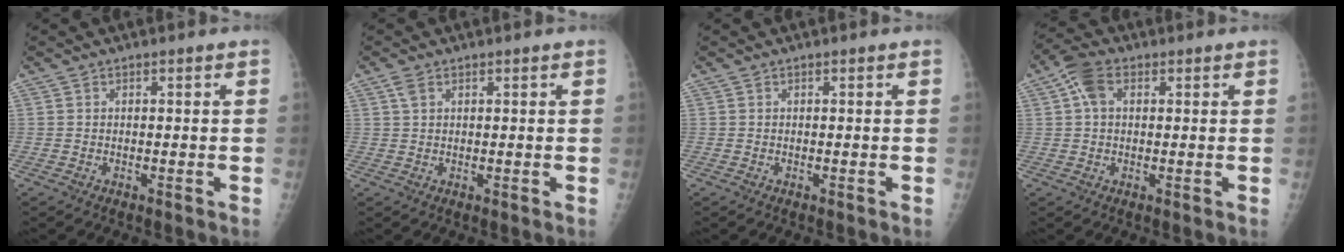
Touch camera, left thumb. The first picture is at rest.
{"total": 1.7, "force": [0.8, 1.0, 1.2], "torque": [-0.026, 0.005, 0.020]}
{"total": 0.0}
{"total": 5.4, "force": [1.5, 3.5, 3.8], "torque": [-0.070, 0.013, 0.023]}